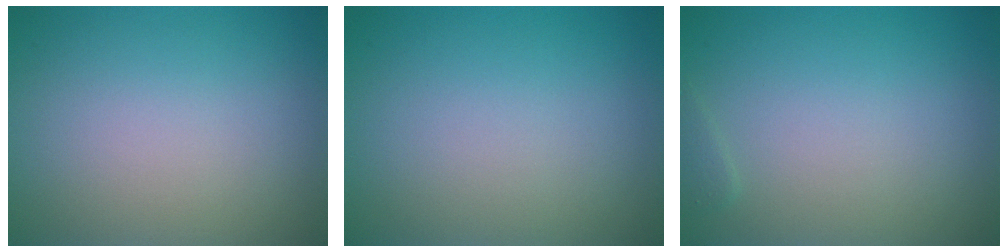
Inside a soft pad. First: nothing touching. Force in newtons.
{"total": 0.0}
{"total": 0.5, "press": 0.5, "slide": 0.0}